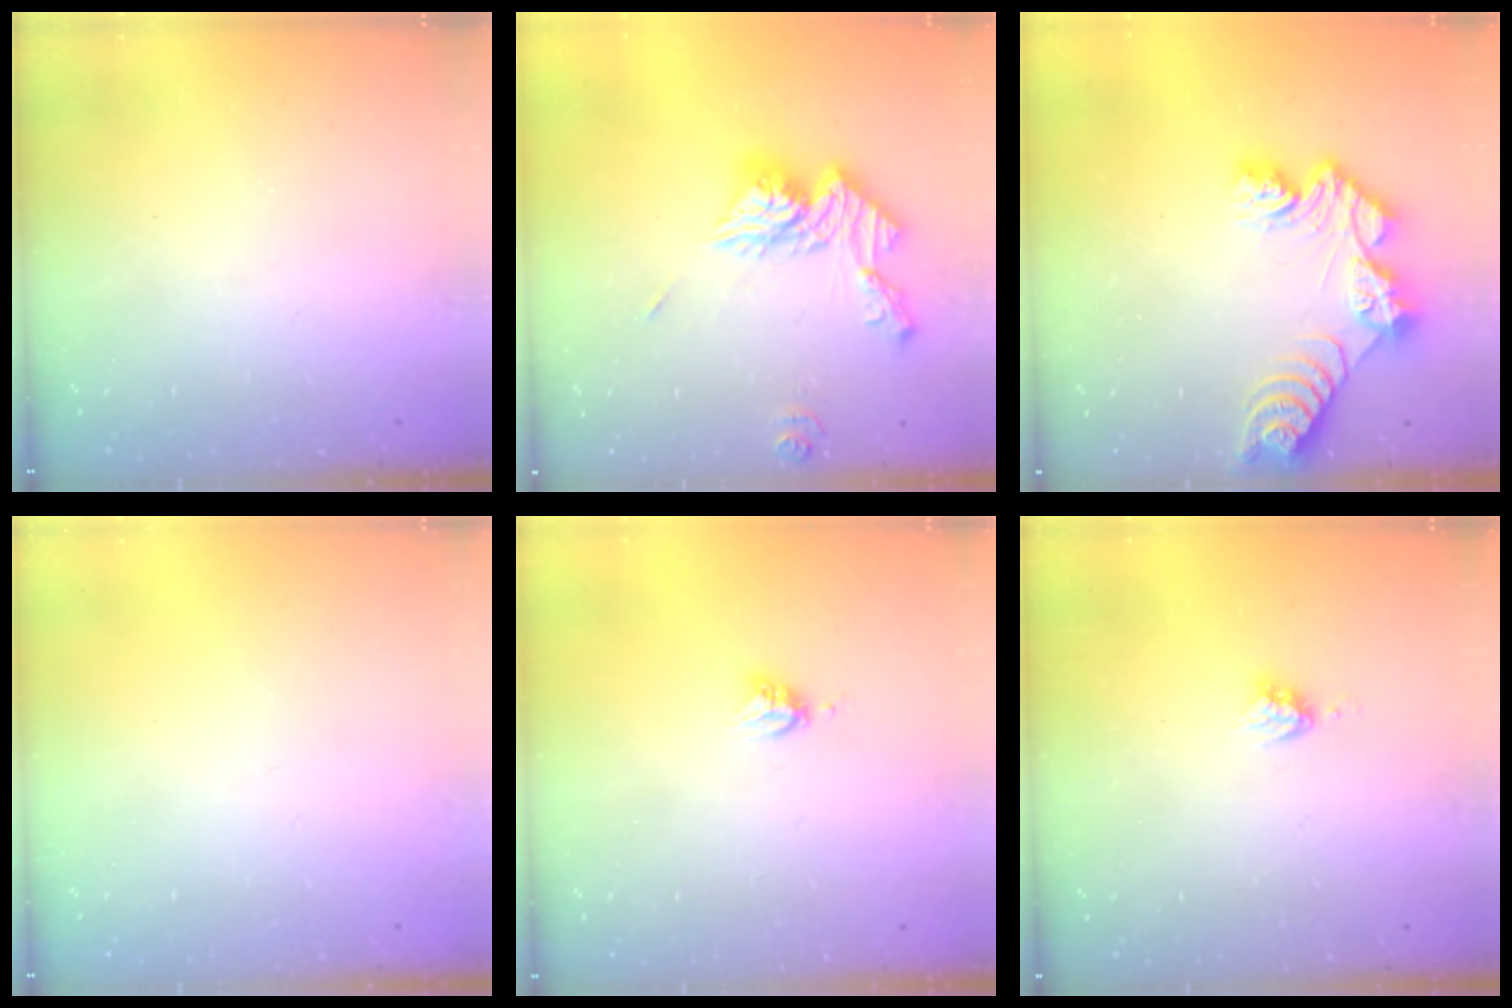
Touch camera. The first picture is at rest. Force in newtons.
{"total": 15.3, "press": 15.2, "slide": 1.7}
{"total": 11.8, "press": 11.7, "slide": 1.1}
{"total": 0.0}
{"total": 4.3, "press": 4.2, "slide": 0.6}
{"total": 3.7, "press": 3.7, "slide": 0.2}